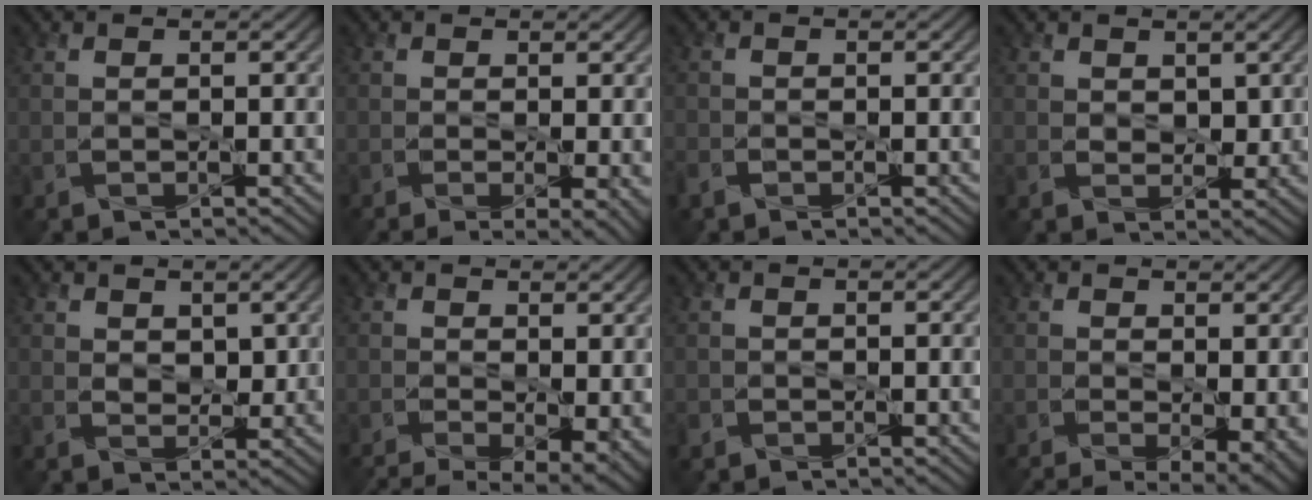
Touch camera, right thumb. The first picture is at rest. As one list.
[{"total": 4.0, "force": [-1.0, 1.1, 3.7], "torque": [-0.059, -0.013, -0.012]}, {"total": 1.7, "force": [-1.3, 0.9, 0.7], "torque": [-0.023, -0.005, -0.033]}, {"total": 2.1, "force": [1.2, 1.5, 1.0], "torque": [-0.024, -0.007, 0.021]}, {"total": 2.2, "force": [1.2, 1.5, 1.1], "torque": [-0.027, -0.007, 0.021]}, {"total": 6.2, "force": [-2.7, 2.2, 5.1], "torque": [-0.095, -0.025, -0.039]}, {"total": 0.9, "force": [-0.6, 0.6, 0.1], "torque": [-0.003, -0.003, -0.015]}, {"total": 6.1, "force": [-1.6, 2.3, 5.4], "torque": [-0.095, -0.020, -0.018]}]